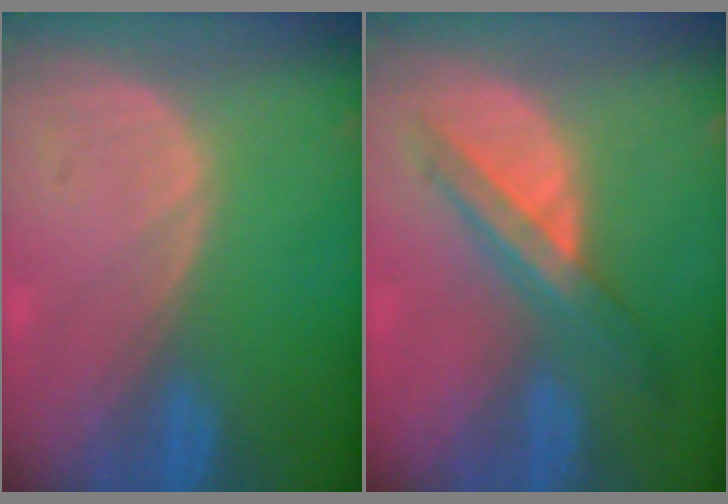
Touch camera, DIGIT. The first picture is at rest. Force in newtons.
{"total": 7.2, "press": 6.1, "slide": 3.8}